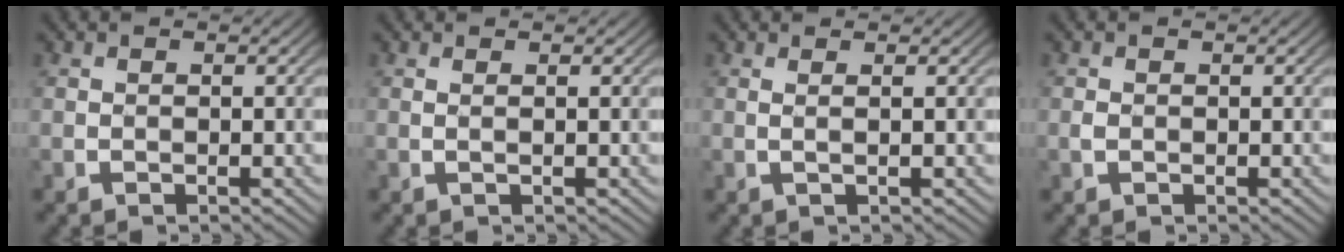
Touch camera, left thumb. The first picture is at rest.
{"total": 0.6, "force": [0.2, -0.3, 0.4], "torque": [0.000, -0.007, 0.006]}
{"total": 1.0, "force": [0.4, -0.6, 0.7], "torque": [-0.002, -0.010, 0.008]}
{"total": 0.7, "force": [-0.3, 0.6, 0.2], "torque": [-0.010, -0.001, -0.010]}